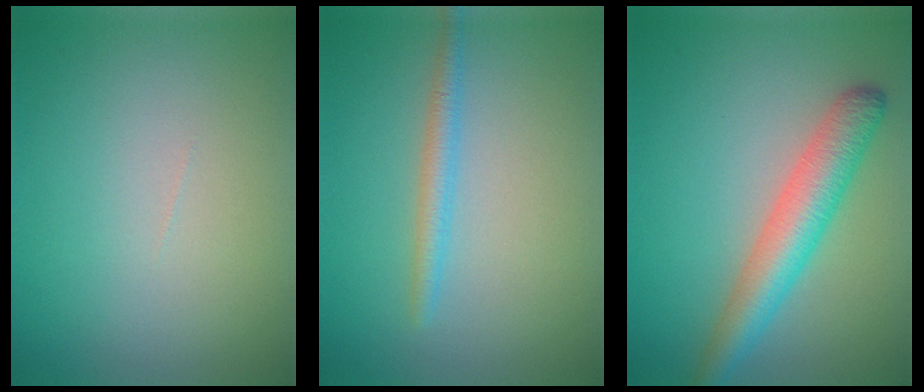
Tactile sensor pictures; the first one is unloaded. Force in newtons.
{"total": 1.8, "press": 1.8, "slide": 0.2}
{"total": 5.0, "press": 5.0, "slide": 0.1}